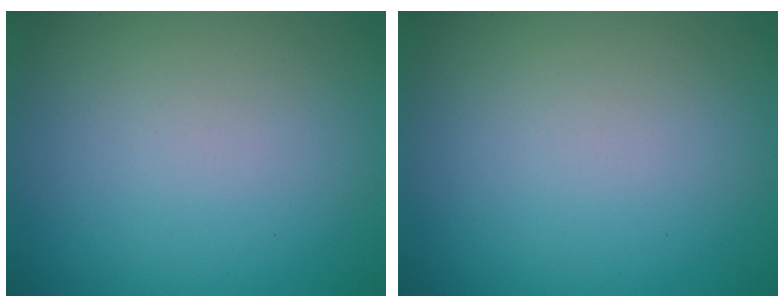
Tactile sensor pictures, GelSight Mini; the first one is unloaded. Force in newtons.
{"total": 0.0}